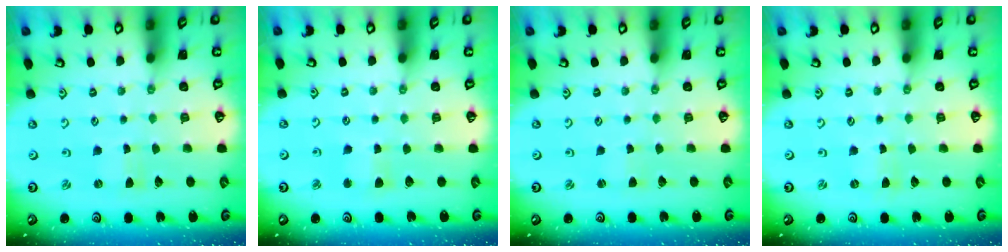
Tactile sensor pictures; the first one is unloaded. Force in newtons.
{"total": 3.7, "press": 3.7, "slide": 0.4}
{"total": 1.5, "press": 1.5, "slide": 0.3}
{"total": 0.0}